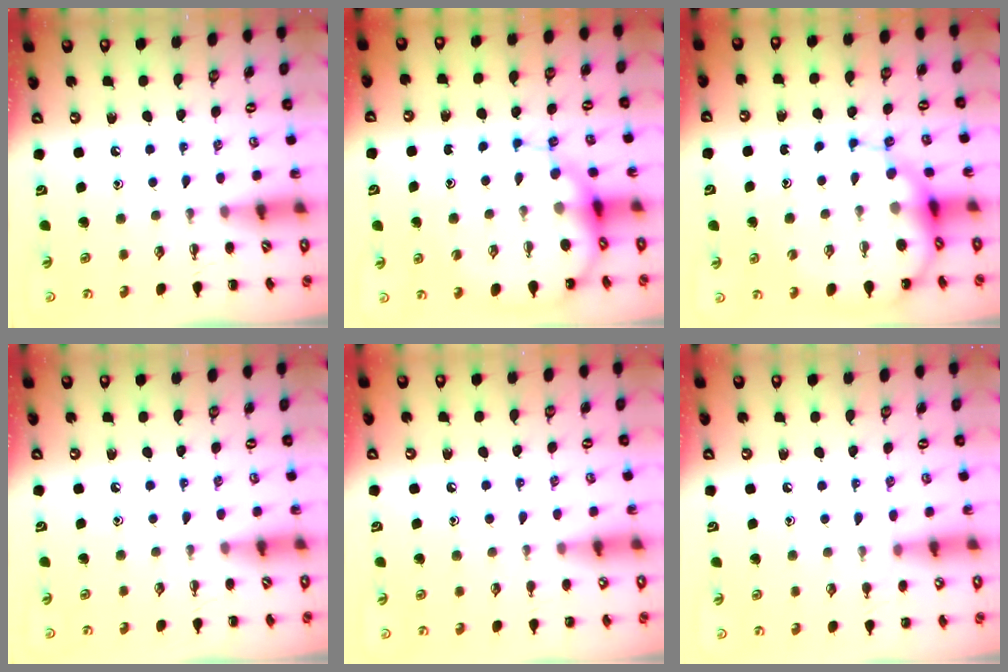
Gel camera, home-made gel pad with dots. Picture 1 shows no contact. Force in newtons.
{"total": 12.5, "press": 12.2, "slide": 2.8}
{"total": 12.4, "press": 12.0, "slide": 3.4}
{"total": 6.3, "press": 6.0, "slide": 1.8}
{"total": 5.9, "press": 5.7, "slide": 1.5}
{"total": 5.9, "press": 5.8, "slide": 1.2}